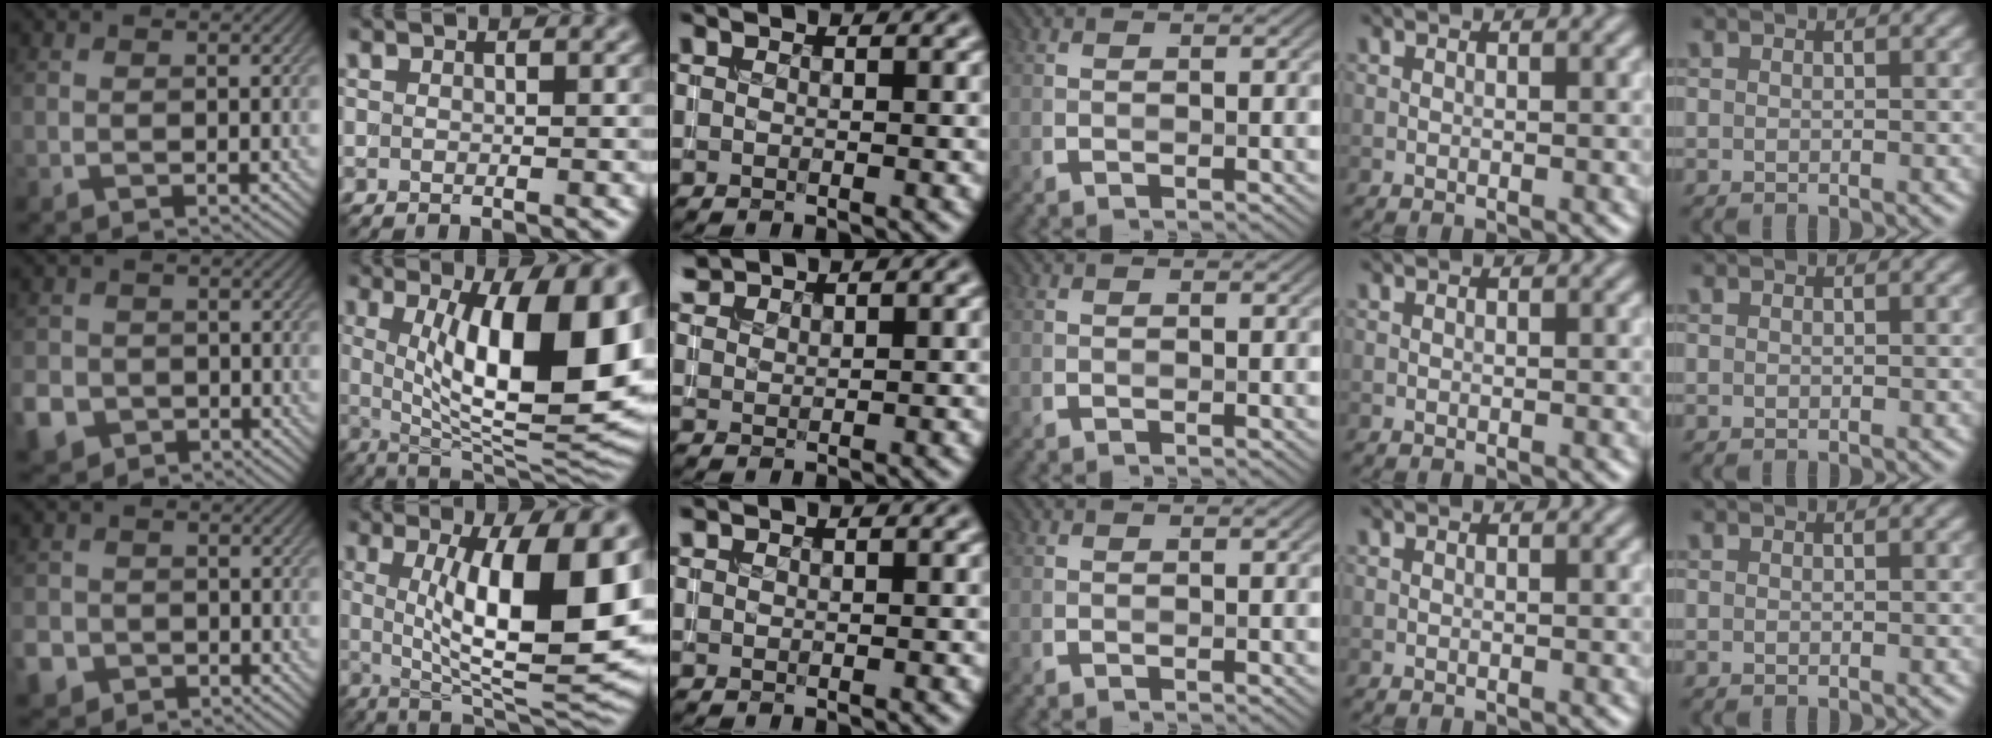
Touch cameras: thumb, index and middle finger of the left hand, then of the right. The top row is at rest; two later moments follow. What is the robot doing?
{"motion": "insert", "object": "coin"}